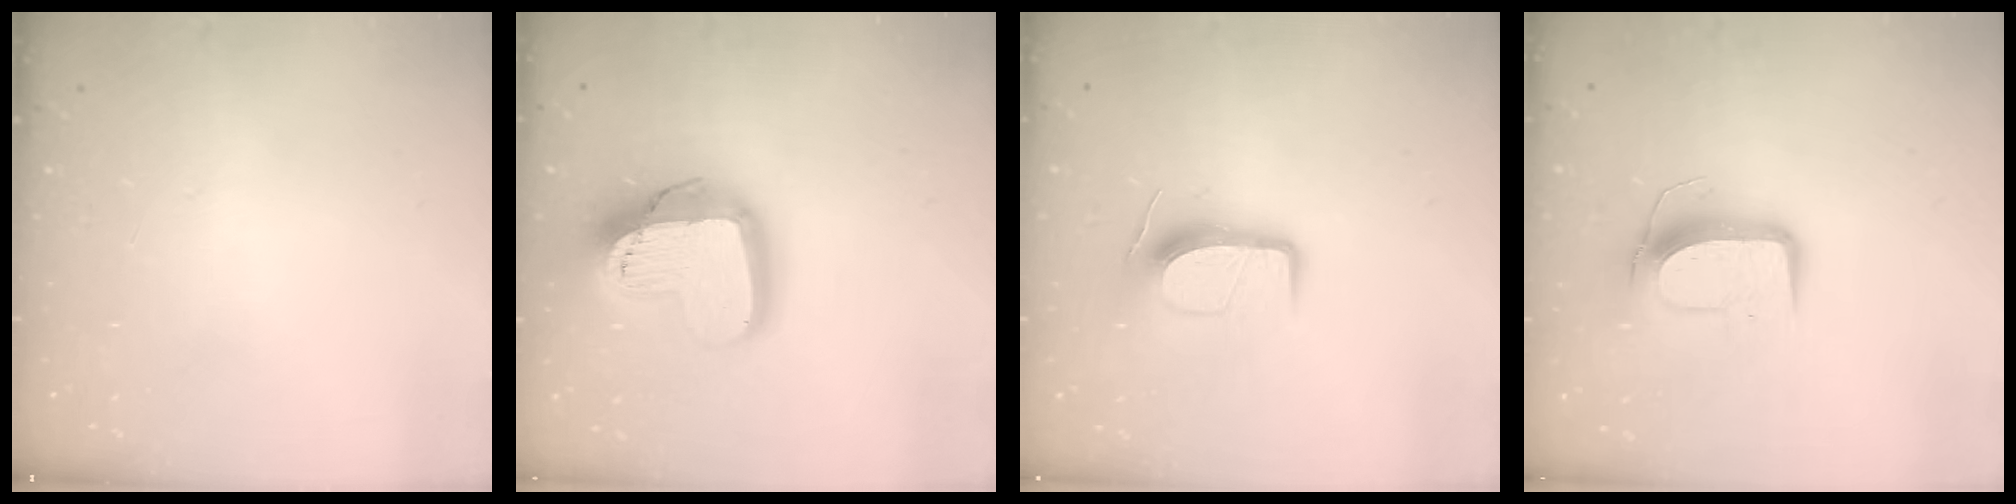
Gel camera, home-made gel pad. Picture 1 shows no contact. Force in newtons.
{"total": 21.6, "press": 21.5, "slide": 1.9}
{"total": 9.9, "press": 9.9, "slide": 0.6}
{"total": 10.2, "press": 10.2, "slide": 0.4}